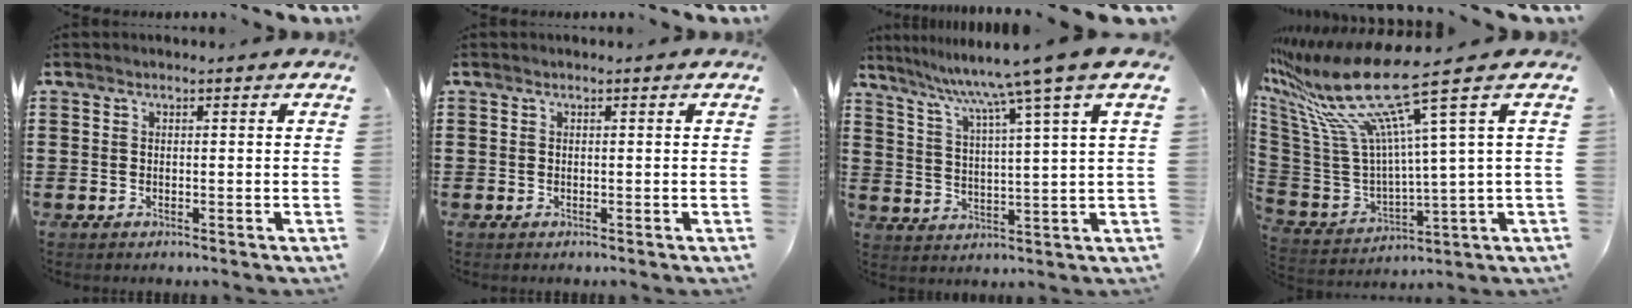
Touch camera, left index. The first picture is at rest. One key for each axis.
{"total": 0.0}
{"total": 8.7, "fx": 6.6, "fy": -2.0, "fz": 5.2, "tx": -0.126, "ty": -0.037, "tz": 0.101}
{"total": 17.4, "fx": 10.4, "fy": 2.3, "fz": 13.7, "tx": -0.330, "ty": -0.072, "tz": 0.159}